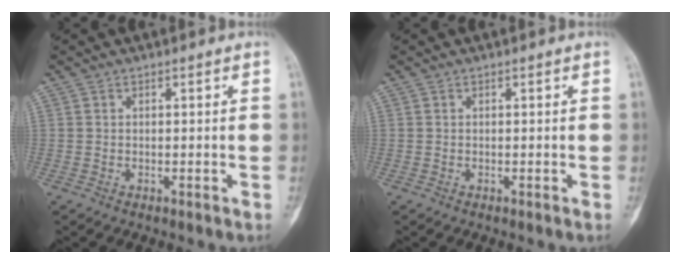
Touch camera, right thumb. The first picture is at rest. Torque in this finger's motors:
{"motor_torque": [-0.21, 0.03, 0.18, -0.03, 0.04]}